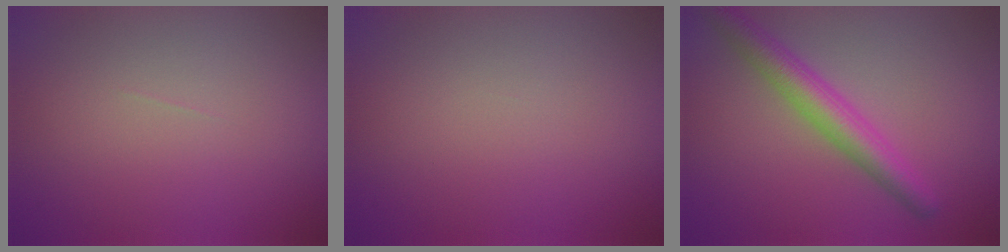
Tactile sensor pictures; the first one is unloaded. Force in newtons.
{"total": 0.0}
{"total": 4.2, "press": 4.2, "slide": 0.2}